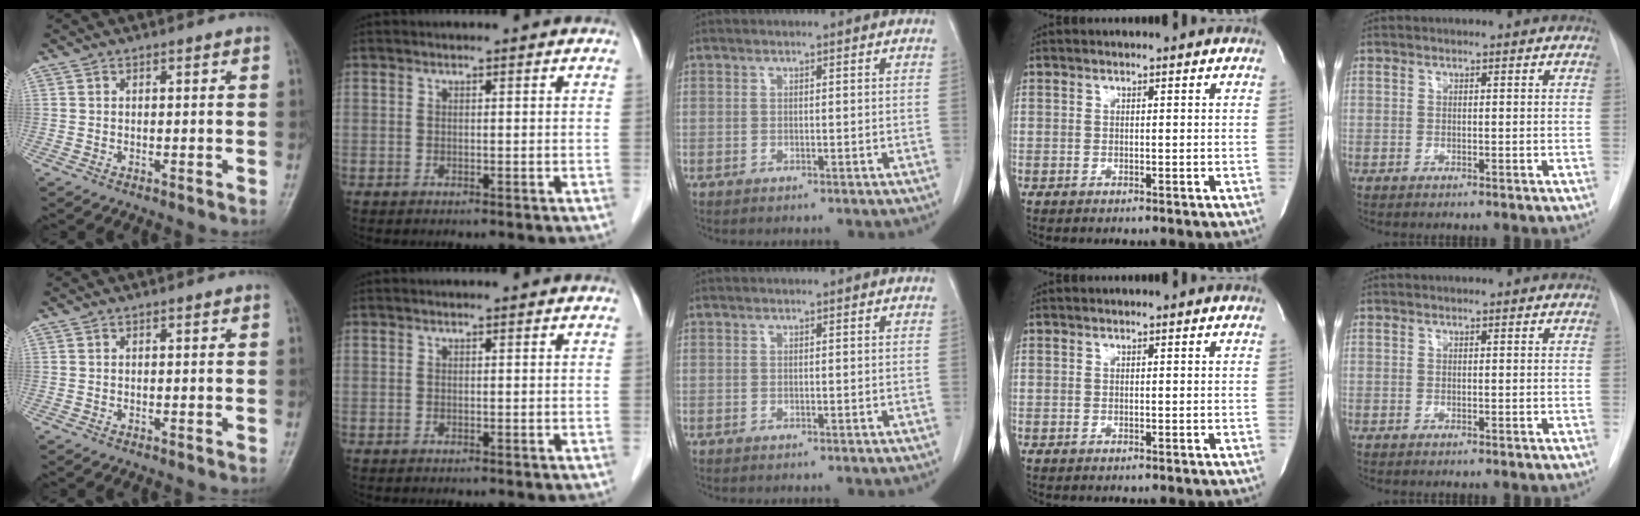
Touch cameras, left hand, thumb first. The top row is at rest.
{}